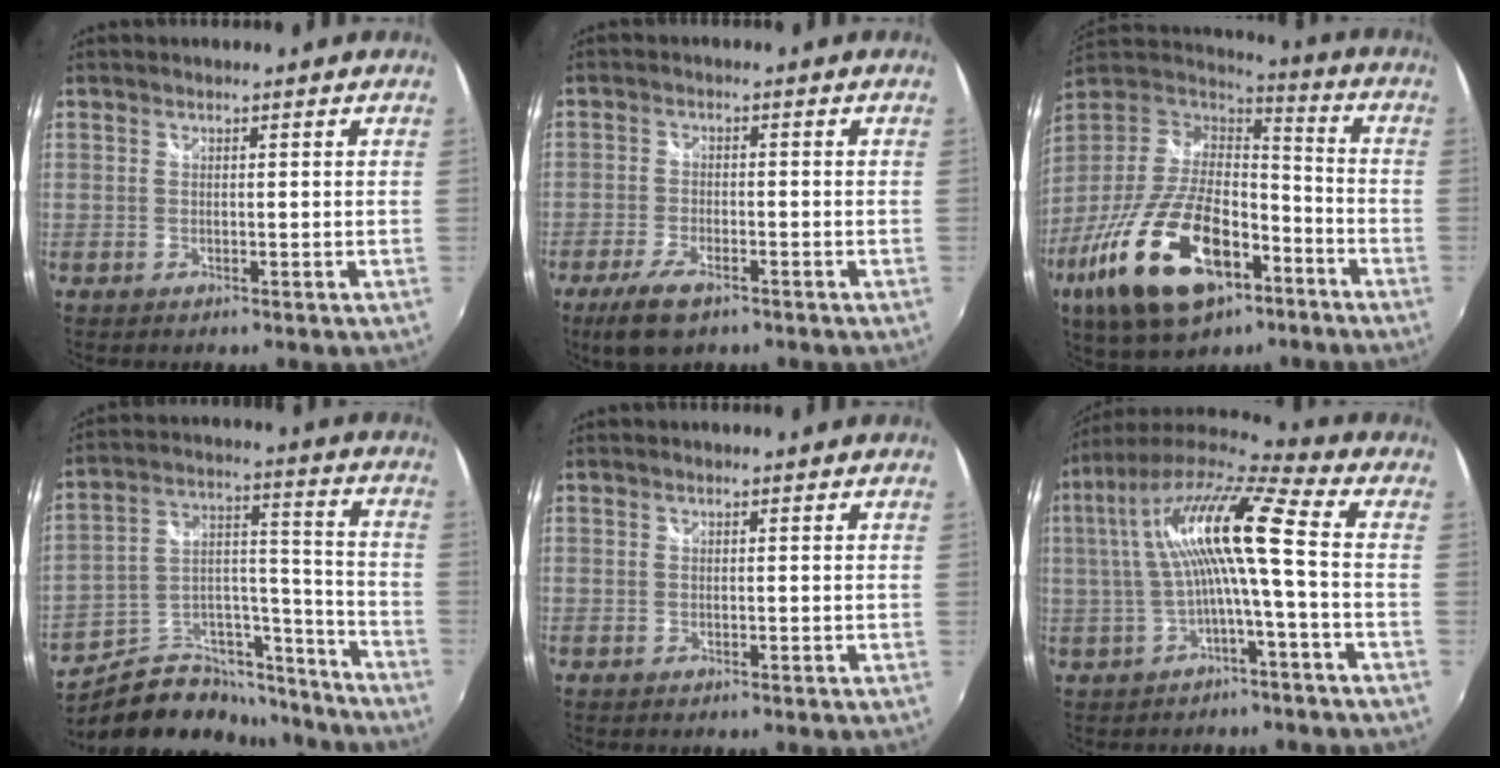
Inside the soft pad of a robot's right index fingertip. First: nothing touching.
{"total": 7.1, "force": [-4.6, 2.6, 4.7], "torque": [-0.119, -0.016, -0.082]}
{"total": 26.8, "force": [-13.4, 13.0, 19.2], "torque": [-0.387, -0.031, -0.224]}
{"total": 20.4, "force": [-15.2, 10.8, 8.2], "torque": [-0.151, 0.068, -0.216]}
{"total": 0.0}
{"total": 13.6, "force": [-0.1, 0.9, 13.5], "torque": [-0.255, 0.017, 0.001]}